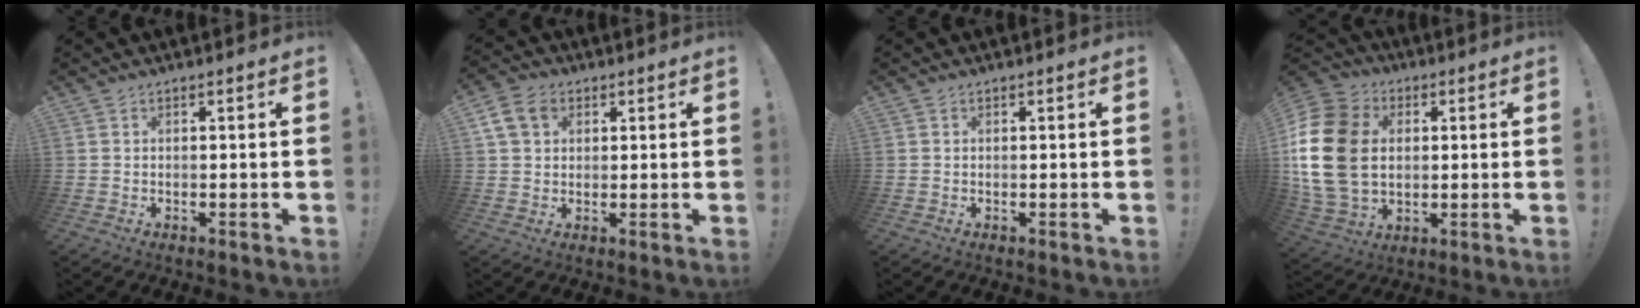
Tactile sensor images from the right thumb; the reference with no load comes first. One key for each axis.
{"total": 9.1, "fx": 3.7, "fy": 6.6, "fz": 4.9, "tx": -0.087, "ty": -0.002, "tz": 0.074}
{"total": 0.0}
{"total": 22.3, "fx": 2.4, "fy": 16.4, "fz": 14.9, "tx": -0.293, "ty": 0.004, "tz": 0.048}